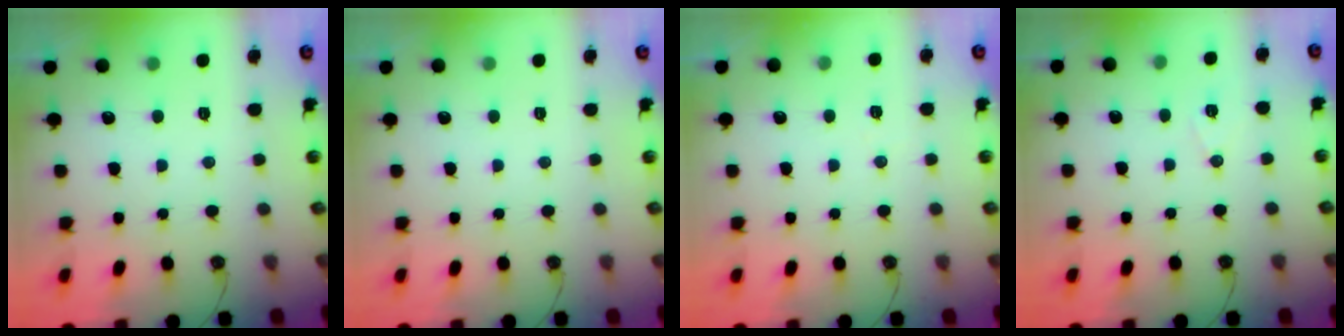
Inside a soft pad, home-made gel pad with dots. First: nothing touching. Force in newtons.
{"total": 1.5, "press": 0.2, "slide": 1.5}
{"total": 5.8, "press": 3.7, "slide": 4.4}
{"total": 5.9, "press": 4.7, "slide": 3.6}